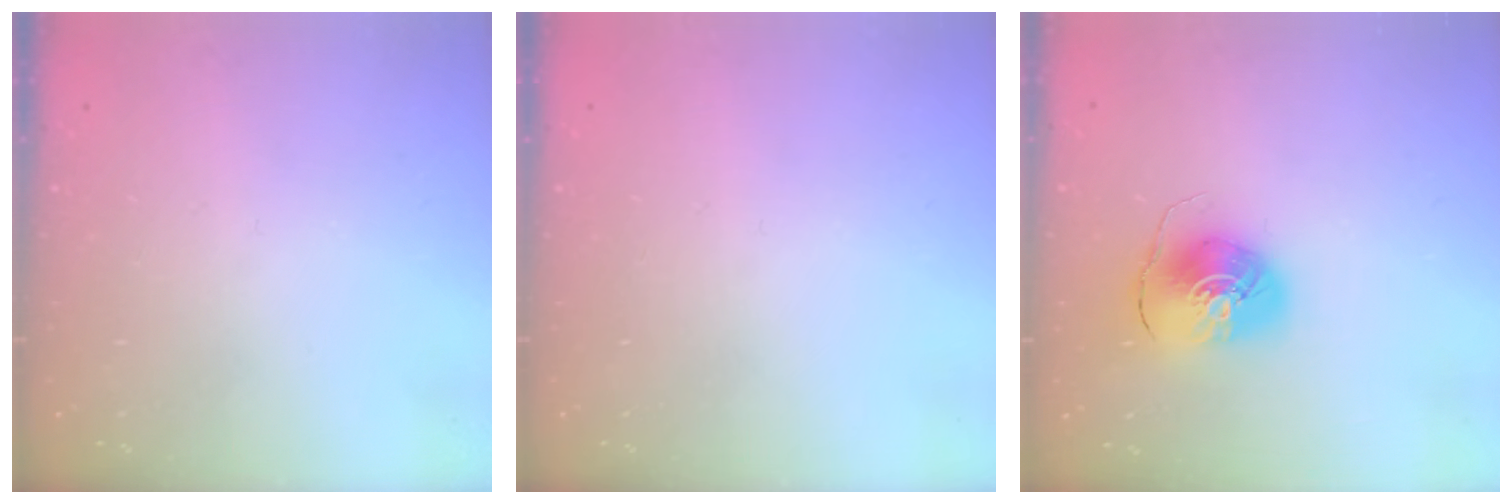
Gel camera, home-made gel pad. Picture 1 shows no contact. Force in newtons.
{"total": 0.0}
{"total": 9.1, "press": 9.0, "slide": 0.9}